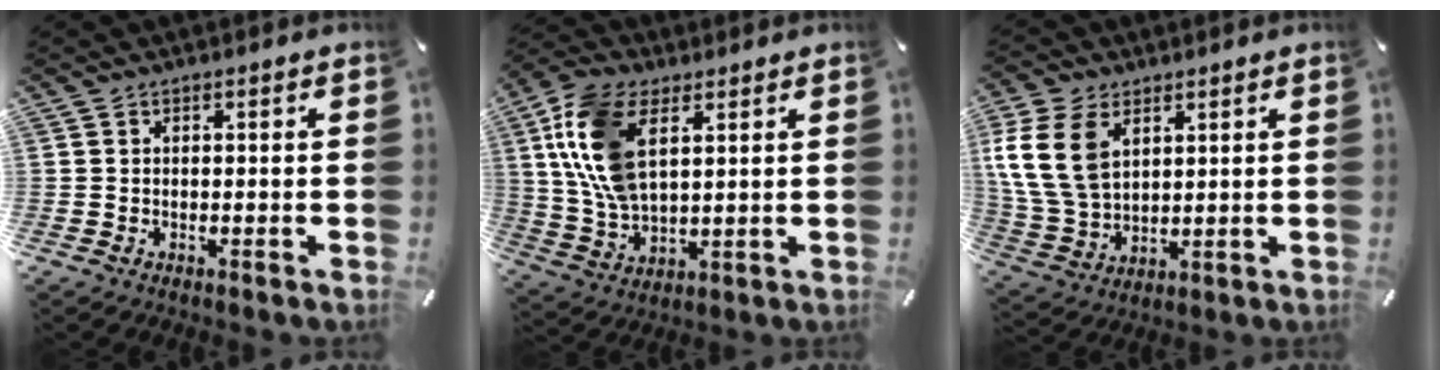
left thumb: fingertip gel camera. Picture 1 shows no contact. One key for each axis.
{"total": 13.3, "fx": 5.0, "fy": 7.8, "fz": 9.6, "tx": -0.239, "ty": -0.008, "tz": 0.089}
{"total": 13.9, "fx": 4.7, "fy": 9.8, "fz": 8.7, "tx": -0.222, "ty": 0.000, "tz": 0.086}